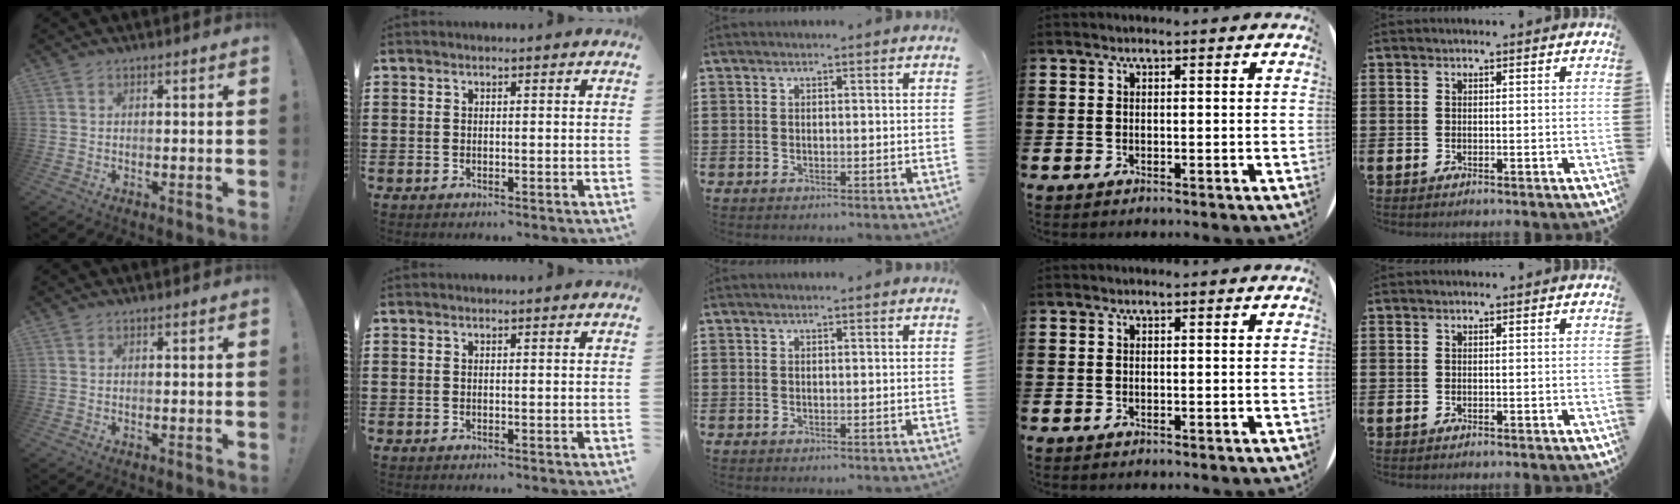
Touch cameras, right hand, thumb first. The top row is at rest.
{}